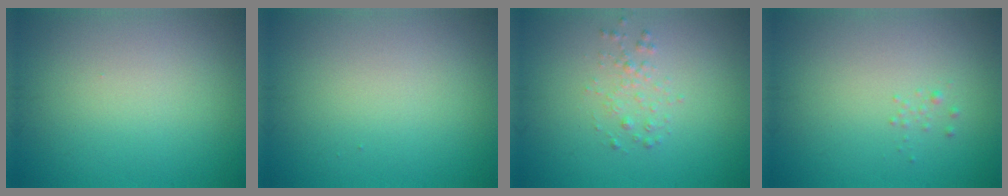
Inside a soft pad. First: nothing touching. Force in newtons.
{"total": 0.0}
{"total": 1.2, "press": 1.2, "slide": 0.0}
{"total": 0.7, "press": 0.7, "slide": 0.1}